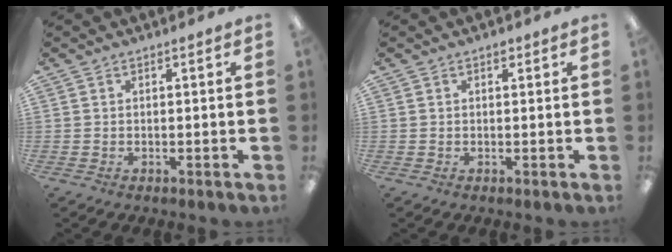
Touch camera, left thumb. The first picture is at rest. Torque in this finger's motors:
{"motor_torque": [0.15, 0.02, 0.01, -0.32, 0.03]}